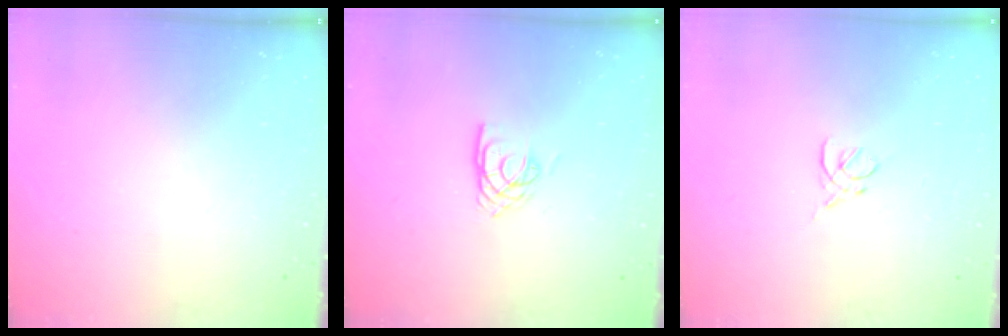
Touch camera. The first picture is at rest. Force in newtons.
{"total": 6.0, "press": 5.9, "slide": 0.4}
{"total": 2.7, "press": 2.6, "slide": 0.8}